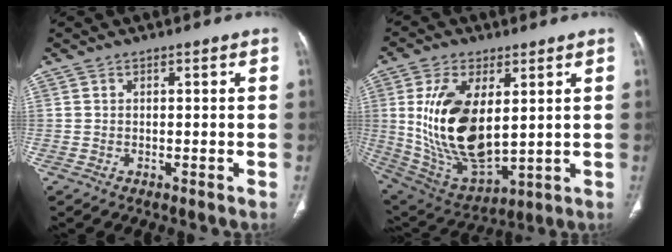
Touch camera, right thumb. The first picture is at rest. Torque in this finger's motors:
{"motor_torque": [2.38, 2.62, 2.34, -0.01, 0.64]}